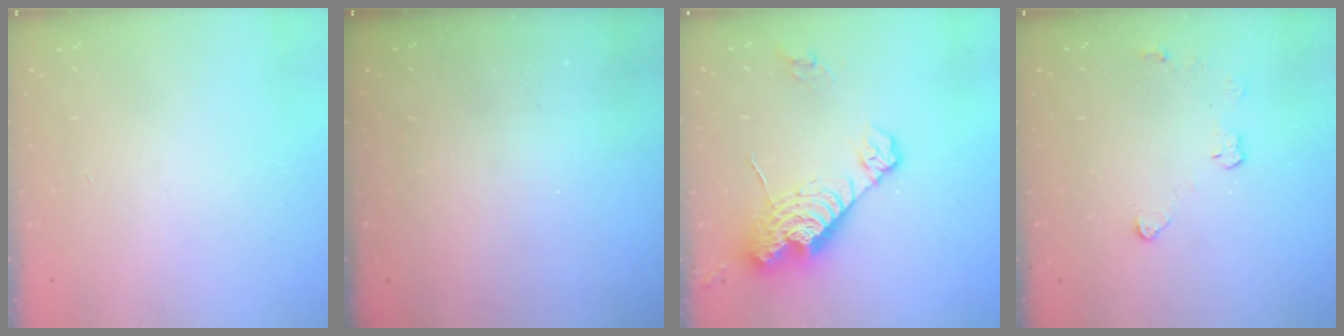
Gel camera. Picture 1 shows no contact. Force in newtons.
{"total": 0.0}
{"total": 14.0, "press": 13.9, "slide": 1.3}
{"total": 4.1, "press": 4.1, "slide": 0.4}